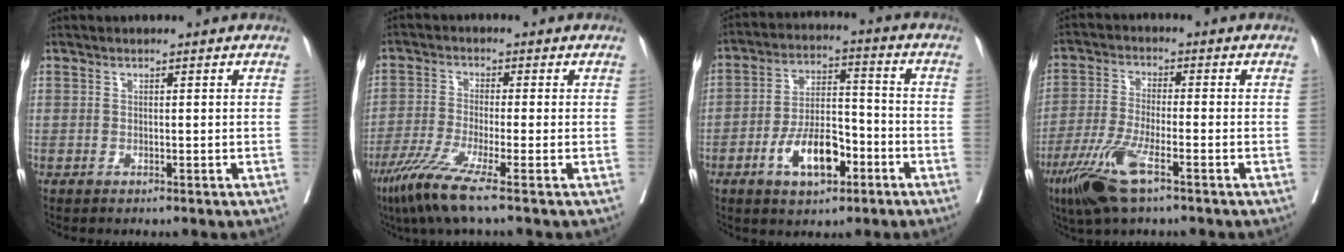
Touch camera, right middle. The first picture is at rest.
{"total": 7.6, "force": [-4.9, -0.7, 5.8], "torque": [-0.115, -0.025, -0.097]}
{"total": 10.0, "force": [-4.6, 4.2, 7.9], "torque": [-0.147, 0.009, -0.079]}
{"total": 9.3, "force": [-5.2, 1.3, 7.6], "torque": [-0.162, -0.023, -0.099]}